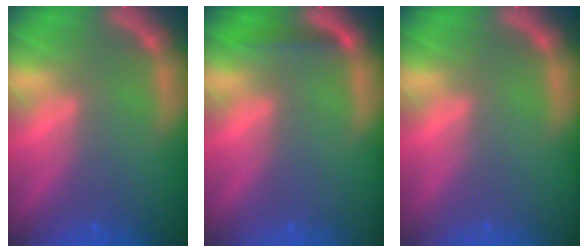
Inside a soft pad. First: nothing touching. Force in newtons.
{"total": 1.4}
{"total": 0.0}